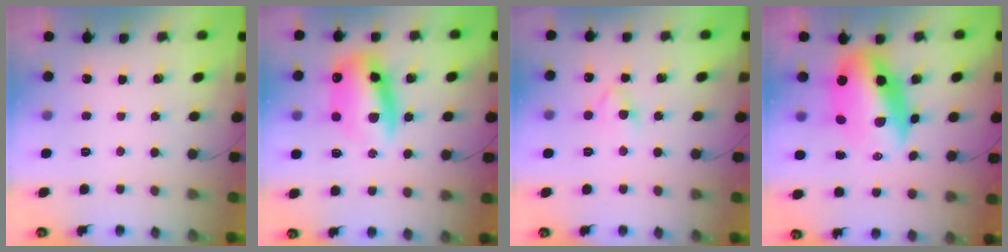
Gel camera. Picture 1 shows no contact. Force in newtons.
{"total": 14.2, "press": 13.8, "slide": 3.6}
{"total": 4.2, "press": 4.0, "slide": 1.3}
{"total": 14.0, "press": 13.5, "slide": 3.5}